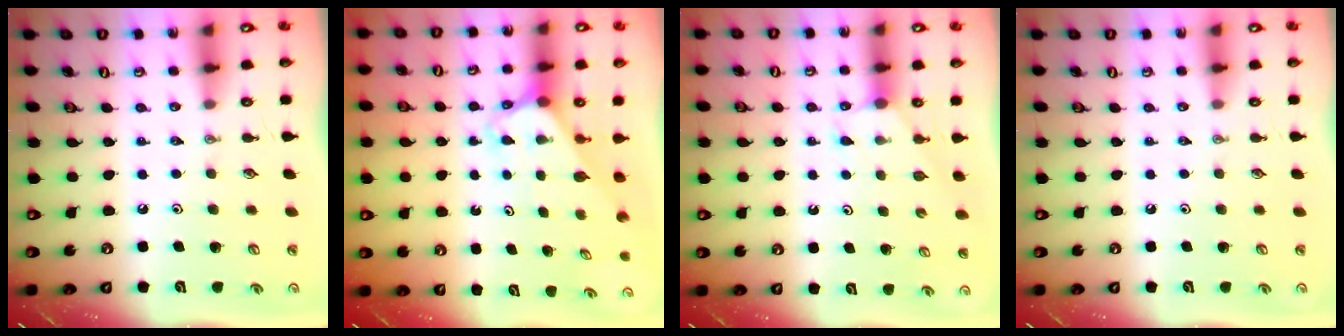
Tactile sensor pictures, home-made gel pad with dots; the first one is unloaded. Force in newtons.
{"total": 2.7, "press": 2.7, "slide": 0.2}
{"total": 2.9, "press": 2.9, "slide": 0.3}
{"total": 0.0}